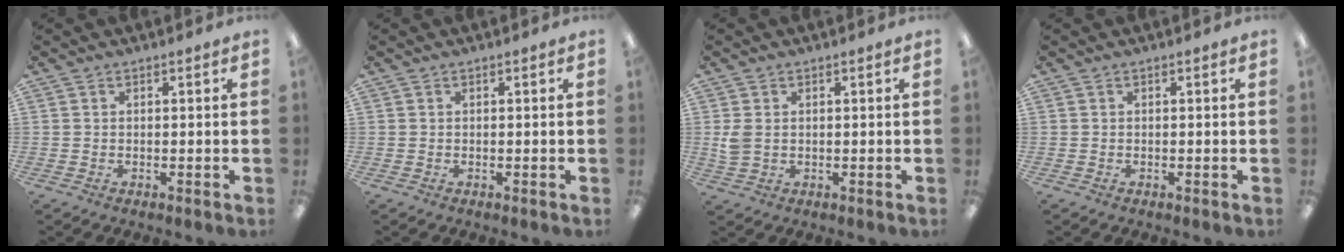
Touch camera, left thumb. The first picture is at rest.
{"total": 0.0}
{"total": 3.6, "force": [0.6, 2.5, 2.5], "torque": [-0.048, 0.000, 0.008]}
{"total": 0.0}